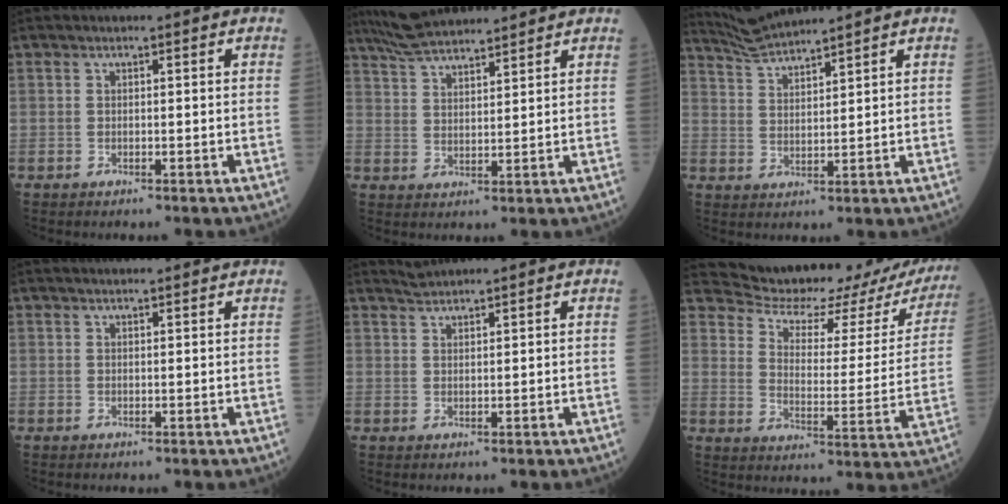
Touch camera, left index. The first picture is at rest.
{"total": 9.4, "force": [8.6, 0.9, 3.5], "torque": [-0.069, 0.026, 0.155]}
{"total": 5.1, "force": [4.9, -1.4, 0.5], "torque": [-0.027, 0.002, 0.106]}
{"total": 4.2, "force": [3.9, 0.4, 1.5], "torque": [-0.014, 0.023, 0.045]}
{"total": 1.7, "force": [1.6, -0.5, -0.1], "torque": [-0.001, 0.008, 0.043]}
{"total": 20.7, "force": [19.7, 4.4, 4.7], "torque": [-0.054, -0.067, 0.237]}